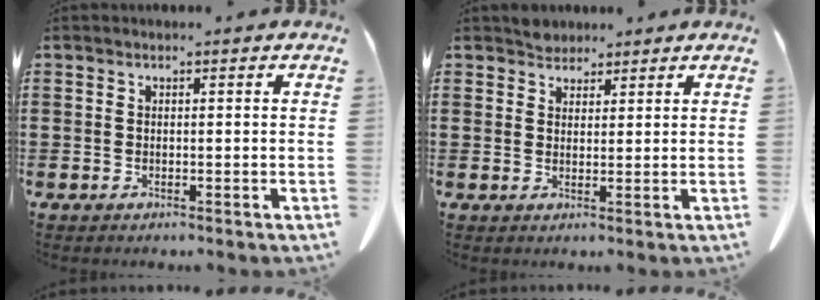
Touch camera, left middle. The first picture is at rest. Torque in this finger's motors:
{"motor_torque": [-0.03, 0.04, 0.00, 0.00]}